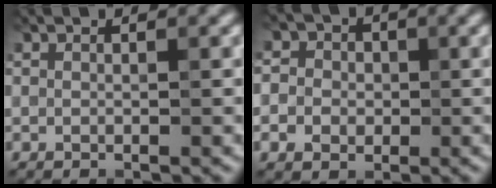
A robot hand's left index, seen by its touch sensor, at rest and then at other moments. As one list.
[{"total": 5.9, "force": [1.0, 5.4, 2.3], "torque": [-0.030, 0.038, -0.017]}]